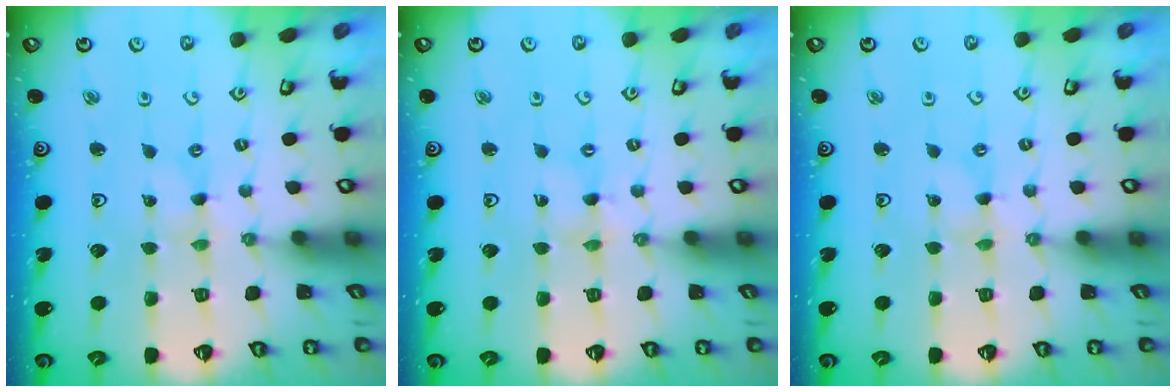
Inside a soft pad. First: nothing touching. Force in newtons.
{"total": 0.7, "press": 0.6, "slide": 0.2}
{"total": 0.0}